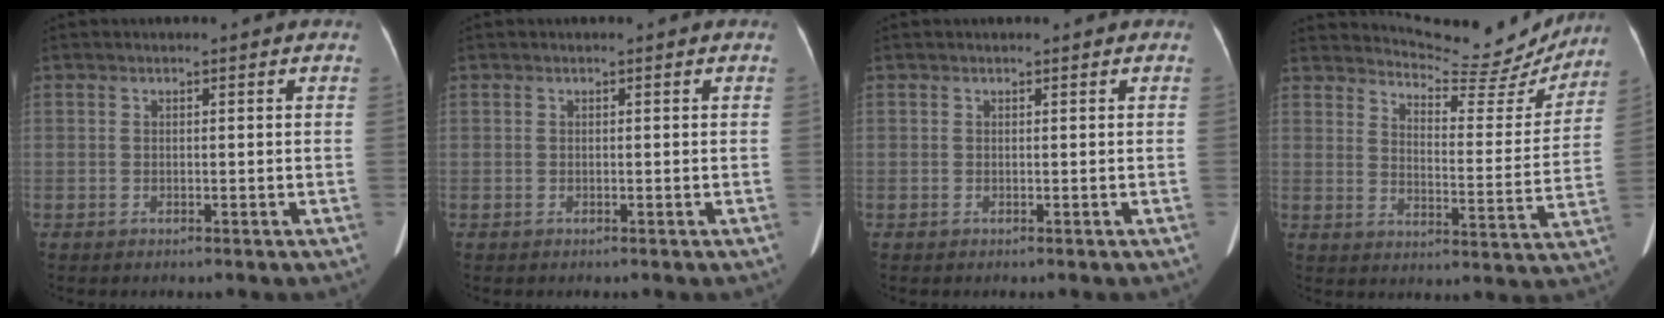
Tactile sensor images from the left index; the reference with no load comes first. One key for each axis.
{"total": 0.0}
{"total": 0.5, "fx": -0.1, "fy": 0.5, "fz": -0.2, "tx": 0.008, "ty": 0.001, "tz": 0.002}
{"total": 21.3, "fx": 19.4, "fy": 4.5, "fz": 7.5, "tx": -0.094, "ty": -0.048, "tz": 0.234}